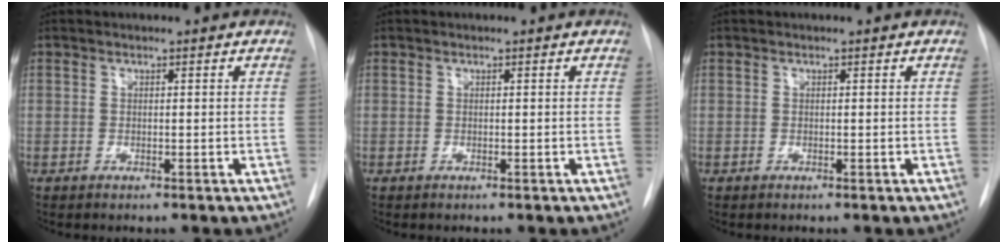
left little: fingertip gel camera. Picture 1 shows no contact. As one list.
[{"total": 0.0}, {"total": 0.0}]